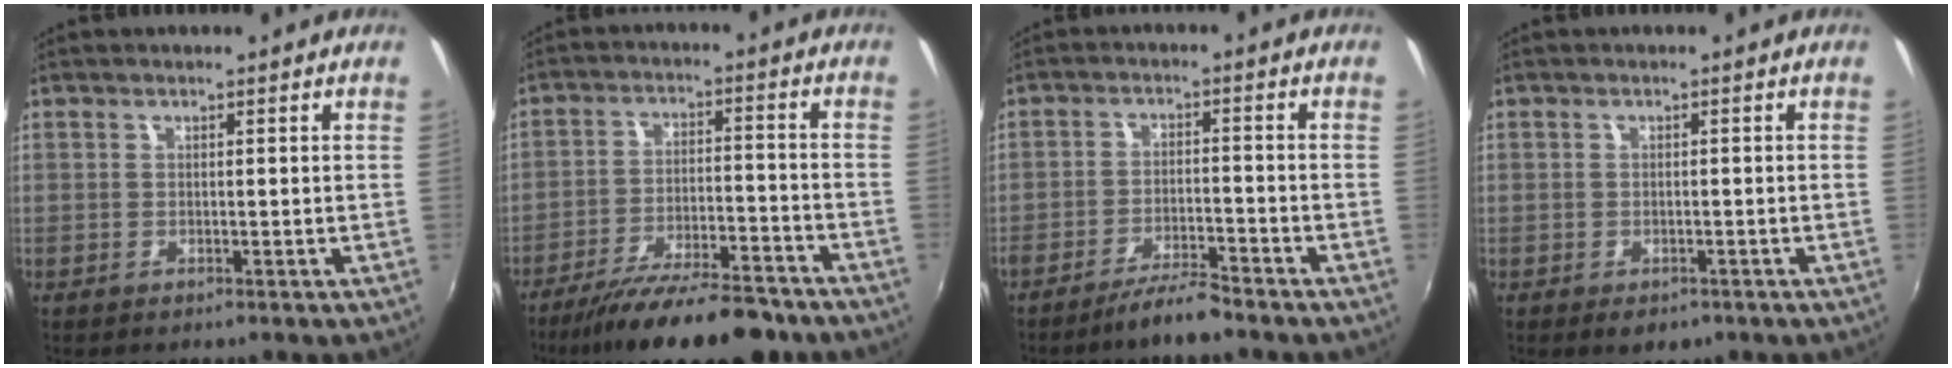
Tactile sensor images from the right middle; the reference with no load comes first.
{"total": 17.0, "force": [-14.0, 3.7, 9.0], "torque": [-0.168, -0.023, -0.213]}
{"total": 6.1, "force": [-5.3, 0.5, 3.0], "torque": [-0.070, -0.001, -0.092]}
{"total": 2.6, "force": [-1.5, 1.7, 1.2], "torque": [-0.022, -0.005, -0.019]}